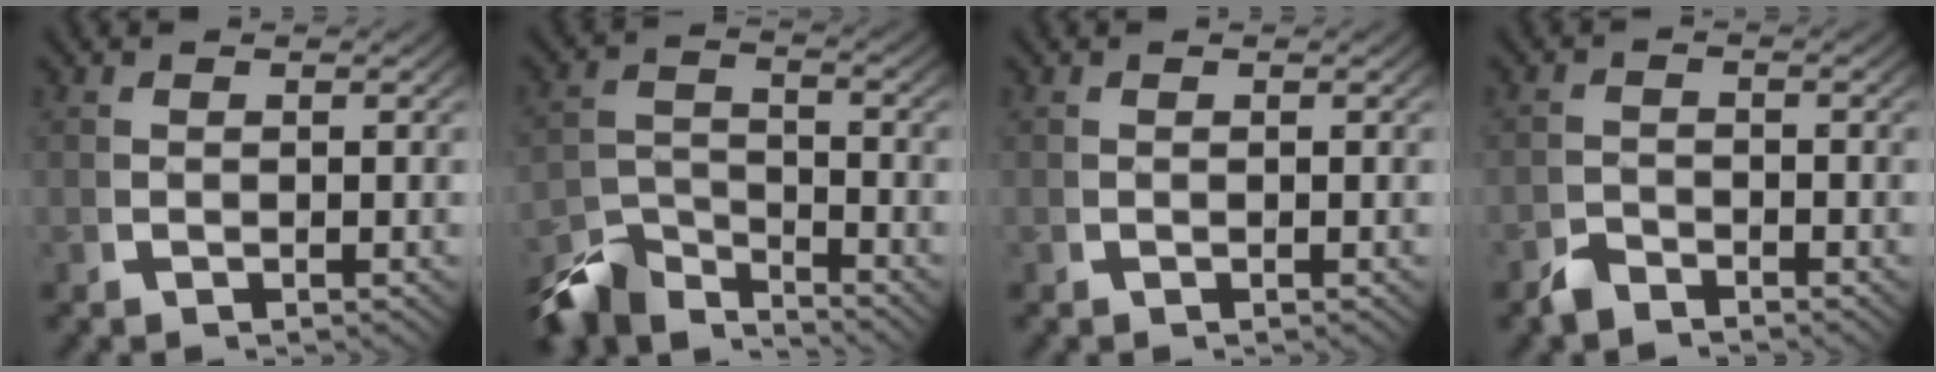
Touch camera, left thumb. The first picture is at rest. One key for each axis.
{"total": 6.9, "fx": -5.4, "fy": 3.1, "fz": 3.1, "tx": -0.043, "ty": -0.027, "tz": -0.092}
{"total": 0.0}
{"total": 2.0, "fx": -1.9, "fy": 0.5, "fz": 0.1, "tx": 0.002, "ty": -0.011, "tz": -0.036}